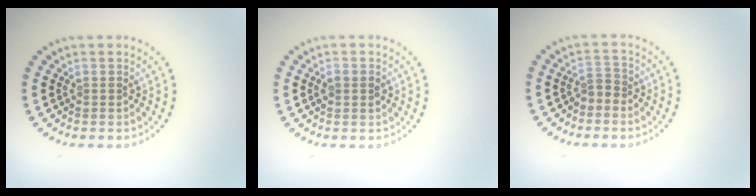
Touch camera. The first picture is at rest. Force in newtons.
{"total": 1.2, "press": 1.2, "slide": 0.1}
{"total": 1.3, "press": 0.9, "slide": 0.8}